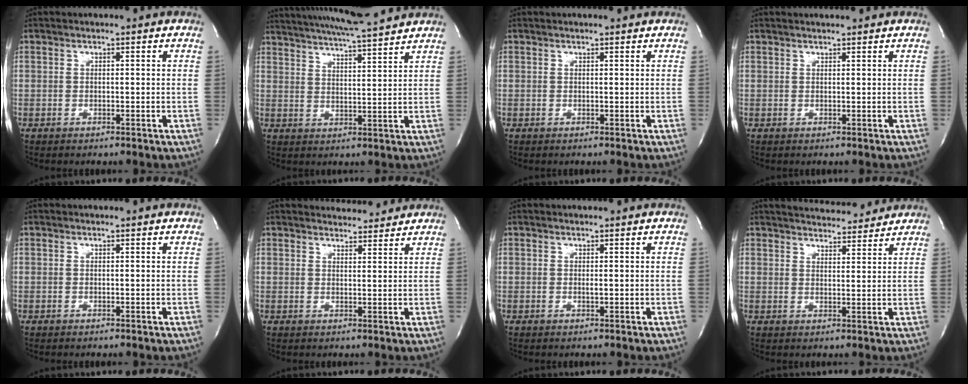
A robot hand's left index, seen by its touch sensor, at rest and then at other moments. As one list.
[{"total": 15.0, "force": [13.6, 0.5, 6.3], "torque": [-0.120, 0.019, 0.199]}, {"total": 2.1, "force": [2.0, 0.2, 0.7], "torque": [-0.011, 0.016, 0.022]}, {"total": 2.3, "force": [2.1, 0.2, 0.7], "torque": [-0.010, 0.016, 0.032]}, {"total": 0.0}, {"total": 6.1, "force": [5.8, 1.3, 1.0], "torque": [-0.012, 0.007, 0.072]}, {"total": 0.6, "force": [0.3, 0.1, 0.5], "torque": [-0.012, 0.000, 0.003]}, {"total": 11.0, "force": [10.4, 2.2, 2.9], "torque": [-0.037, 0.009, 0.137]}]